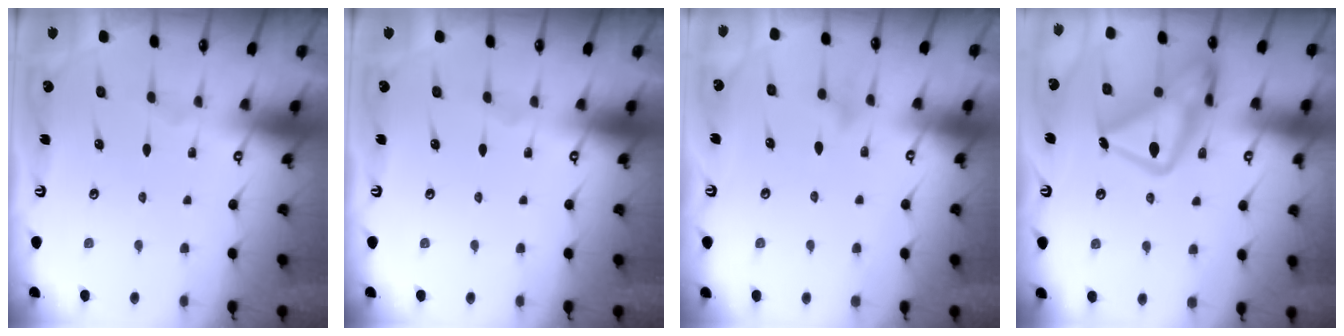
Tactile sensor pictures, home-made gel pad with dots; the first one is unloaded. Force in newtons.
{"total": 0.0}
{"total": 7.7, "press": 7.7, "slide": 0.8}
{"total": 19.5, "press": 19.4, "slide": 1.5}